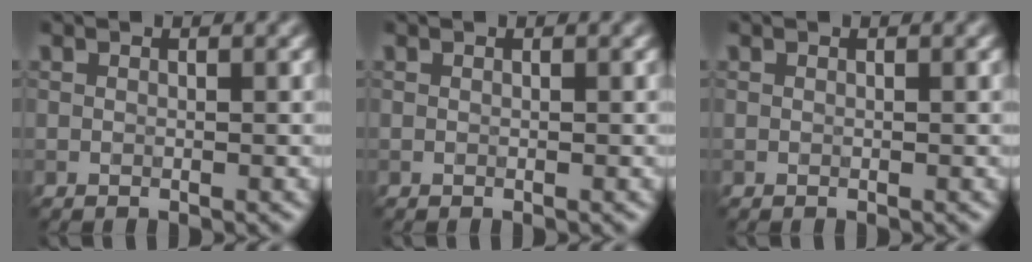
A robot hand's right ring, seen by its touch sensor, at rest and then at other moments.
{"total": 0.0}
{"total": 0.0}